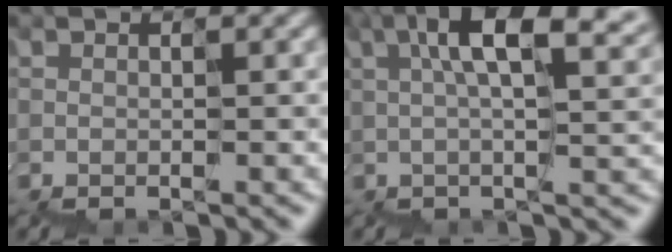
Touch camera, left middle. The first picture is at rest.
{"total": 8.7, "force": [3.0, 3.0, 7.6], "torque": [-0.122, 0.017, 0.053]}